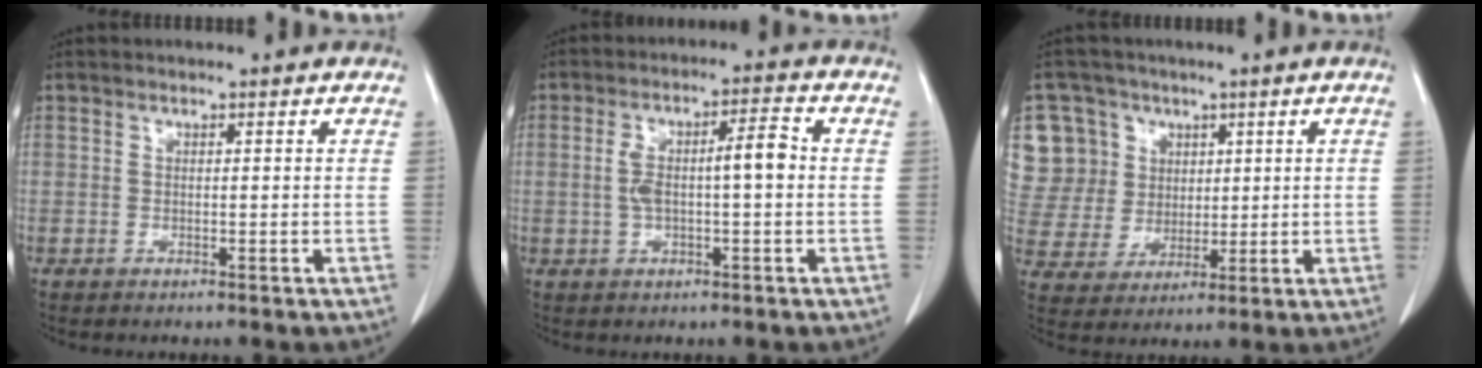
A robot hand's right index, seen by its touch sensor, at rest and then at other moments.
{"total": 7.2, "force": [0.1, 1.6, 7.0], "torque": [-0.136, 0.024, 0.003]}
{"total": 12.2, "force": [4.9, 11.1, 1.8], "torque": [-0.057, 0.045, 0.110]}